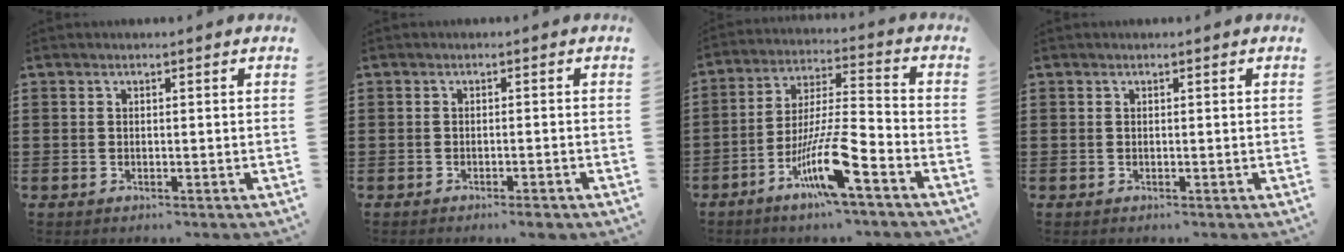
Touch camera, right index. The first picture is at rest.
{"total": 1.5, "force": [-1.3, -0.2, 0.7], "torque": [-0.012, -0.001, -0.025]}
{"total": 12.0, "force": [-6.9, 1.3, 9.7], "torque": [-0.194, -0.003, -0.132]}
{"total": 0.0}